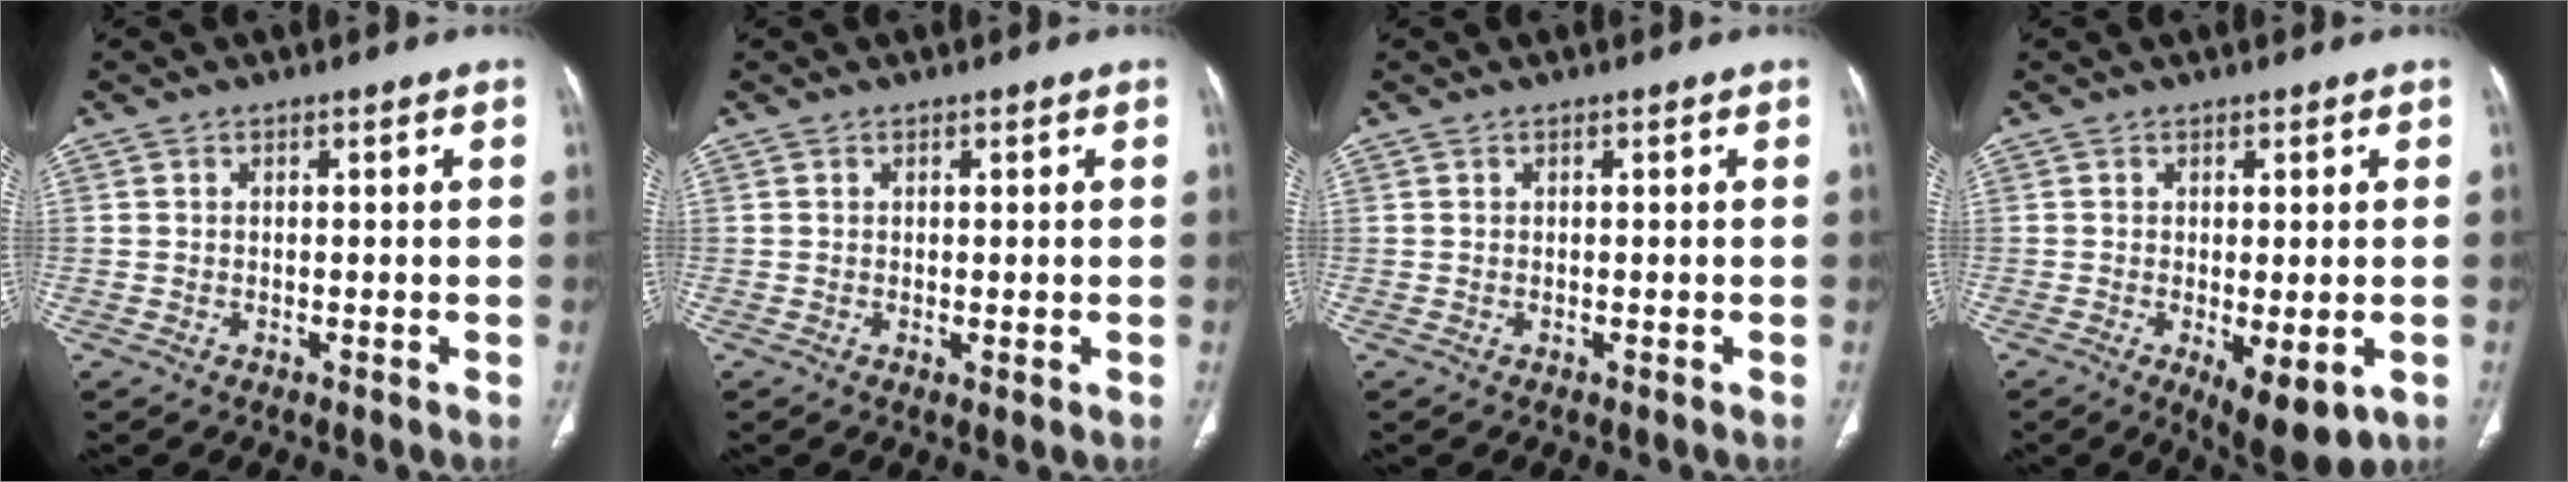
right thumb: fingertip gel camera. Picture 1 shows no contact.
{"total": 0.7, "force": [-0.1, 0.2, 0.7], "torque": [-0.017, -0.006, 0.001]}
{"total": 0.0}
{"total": 8.0, "force": [-2.6, 3.0, 6.9], "torque": [-0.096, -0.017, -0.029]}